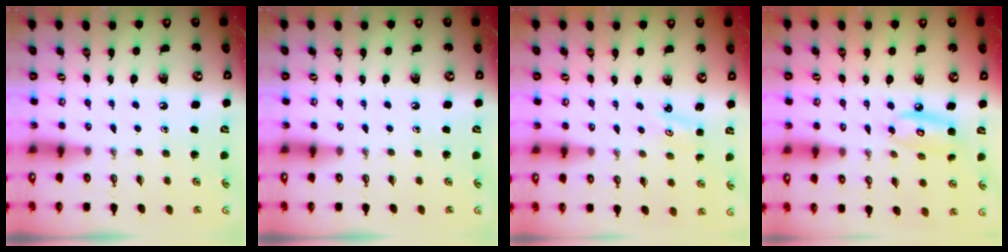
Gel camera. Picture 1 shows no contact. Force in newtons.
{"total": 0.0}
{"total": 1.3, "press": 1.2, "slide": 0.2}
{"total": 8.7, "press": 8.7, "slide": 0.8}